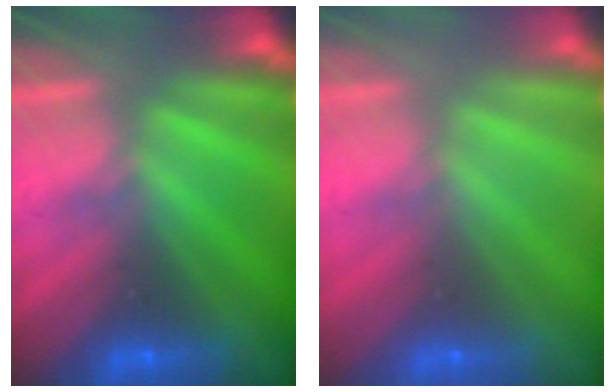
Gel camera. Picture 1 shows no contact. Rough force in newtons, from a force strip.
{"total": 3.4}